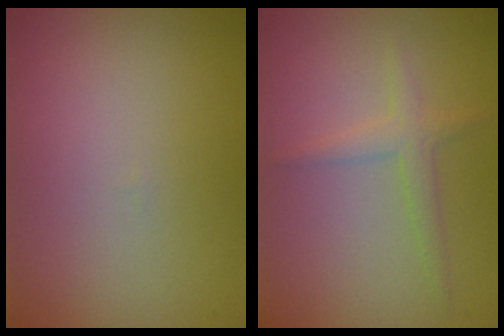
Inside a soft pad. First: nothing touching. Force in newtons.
{"total": 2.0, "press": 2.0, "slide": 0.0}